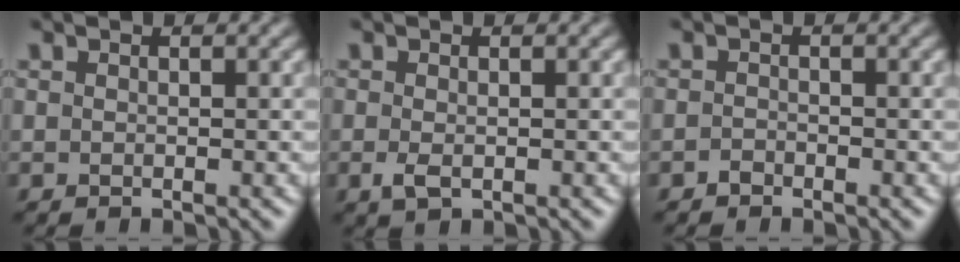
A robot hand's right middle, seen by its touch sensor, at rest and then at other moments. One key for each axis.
{"total": 1.5, "fx": -0.5, "fy": 0.8, "fz": 1.2, "tx": -0.028, "ty": -0.006, "tz": -0.009}
{"total": 0.7, "fx": -0.6, "fy": 0.4, "fz": 0.2, "tx": -0.001, "ty": -0.001, "tz": -0.012}